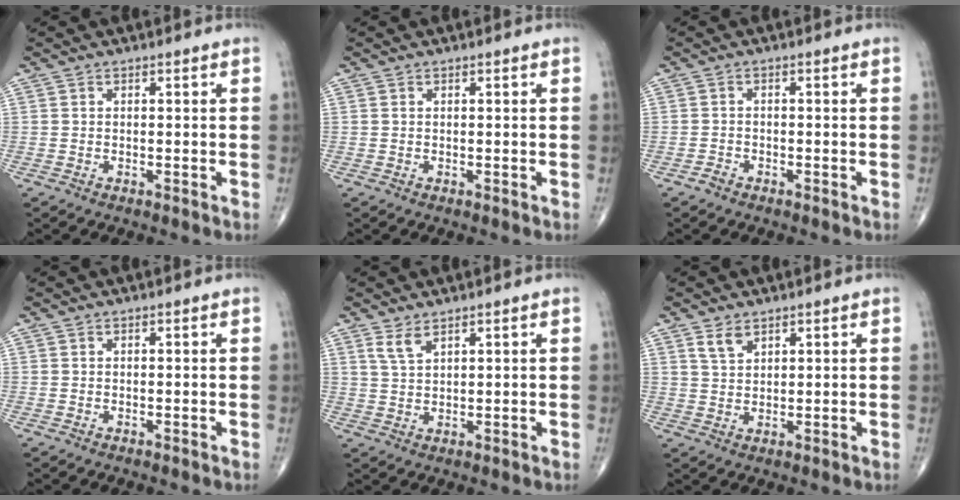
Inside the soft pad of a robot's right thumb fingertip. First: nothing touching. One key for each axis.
{"total": 0.0}
{"total": 1.2, "fx": -1.0, "fy": 0.7, "fz": 0.3, "tx": -0.007, "ty": 0.005, "tz": -0.020}
{"total": 0.0}
{"total": 3.0, "fx": 2.1, "fy": 1.0, "fz": 1.9, "tx": -0.038, "ty": -0.009, "tz": 0.049}
{"total": 3.1, "fx": 2.1, "fy": 1.7, "fz": 1.6, "tx": -0.026, "ty": -0.011, "tz": 0.046}